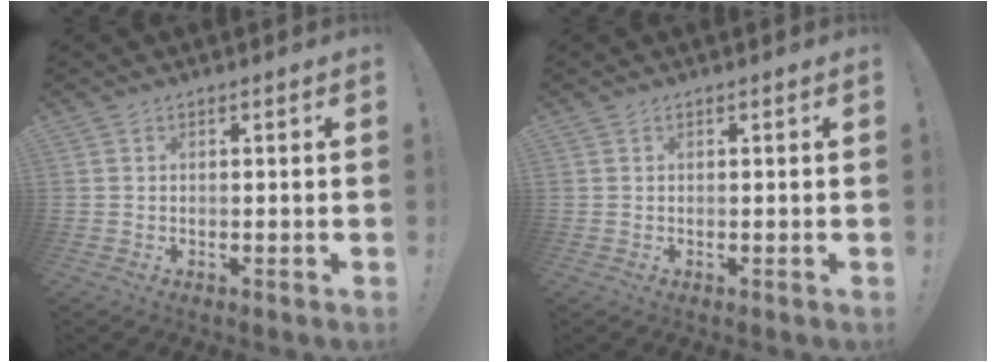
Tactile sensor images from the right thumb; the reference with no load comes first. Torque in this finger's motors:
{"motor_torque": [0.00, 0.10, -0.16, 0.09, 0.04]}